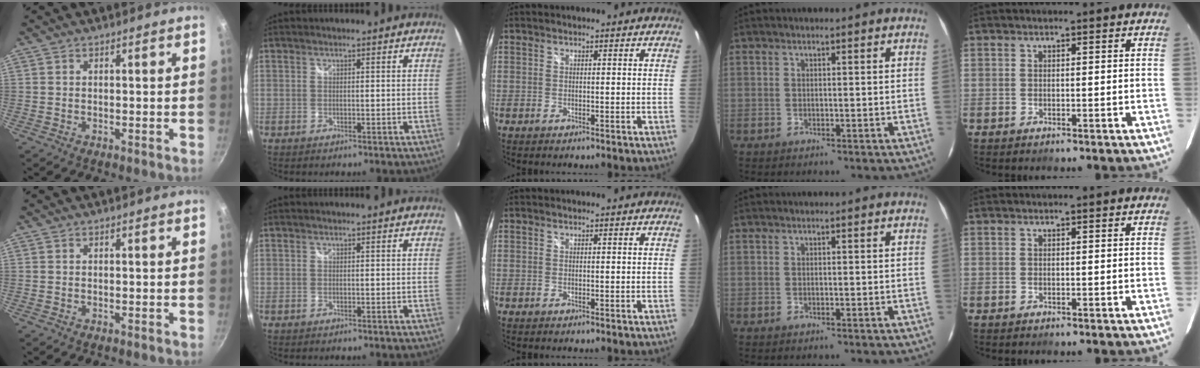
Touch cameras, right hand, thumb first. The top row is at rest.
{}